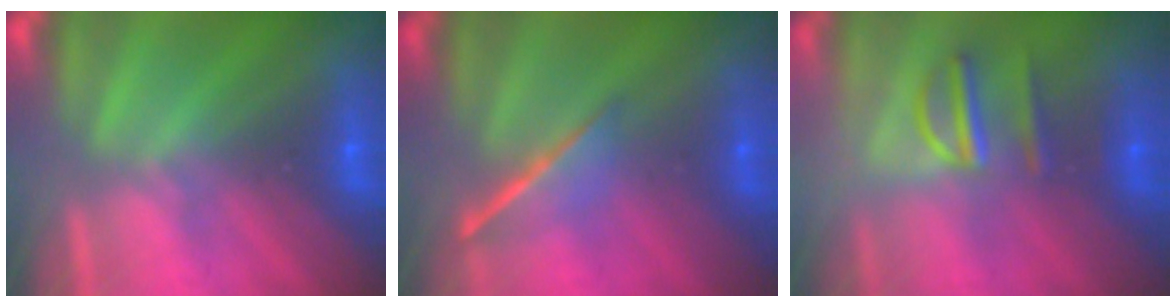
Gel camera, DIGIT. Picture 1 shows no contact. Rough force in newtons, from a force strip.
{"total": 1.5}
{"total": 2.9}